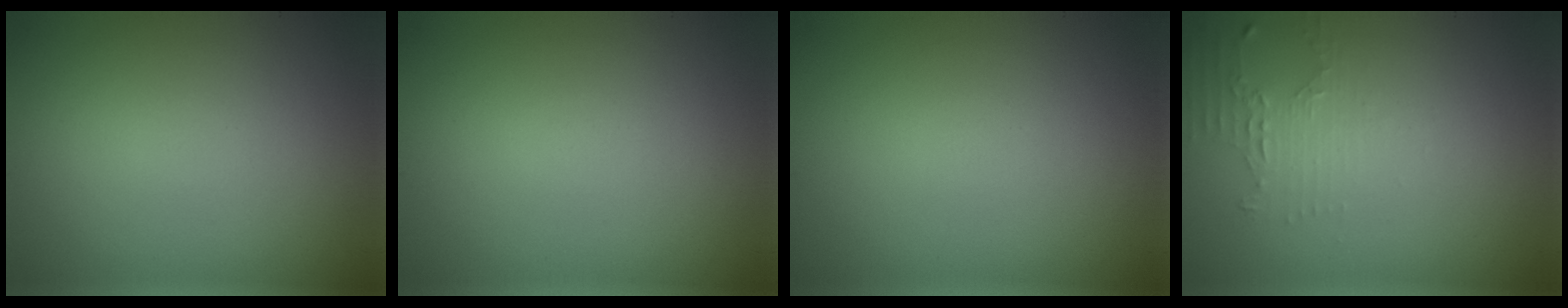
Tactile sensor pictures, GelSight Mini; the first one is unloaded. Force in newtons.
{"total": 0.0}
{"total": 0.0}
{"total": 2.0, "press": 1.4, "slide": 1.5}